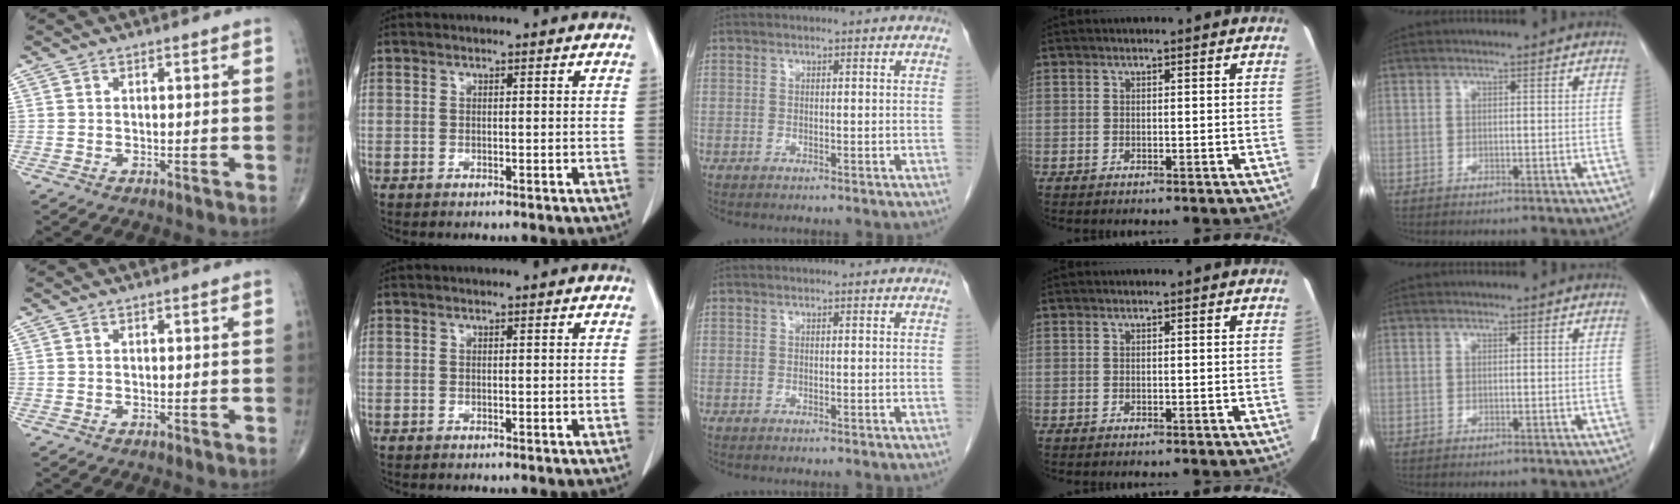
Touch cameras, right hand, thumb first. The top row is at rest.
{}